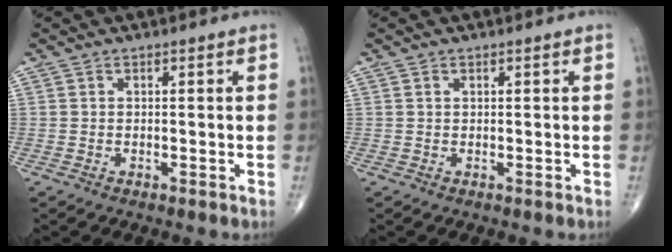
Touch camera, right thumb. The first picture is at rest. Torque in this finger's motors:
{"motor_torque": [-0.02, -0.18, -0.14, -0.04, 0.05]}